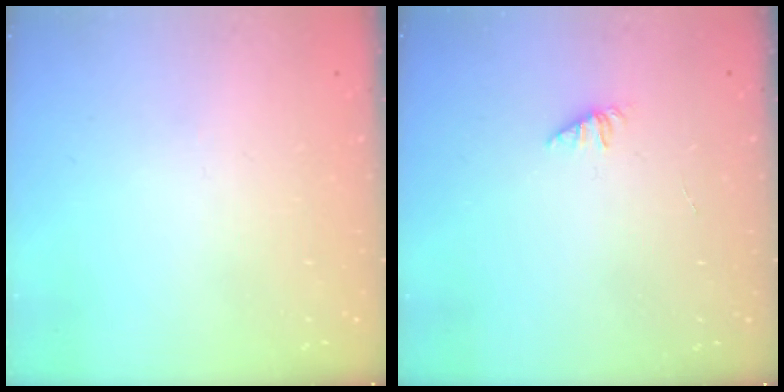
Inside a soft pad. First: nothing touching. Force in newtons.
{"total": 1.8, "press": 1.7, "slide": 0.4}